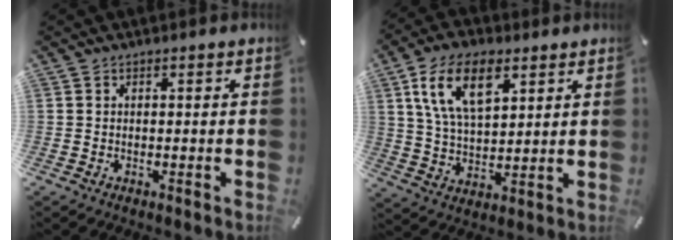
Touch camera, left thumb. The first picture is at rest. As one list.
[{"total": 13.3, "force": [6.6, 7.0, 9.2], "torque": [-0.192, -0.007, 0.118]}]